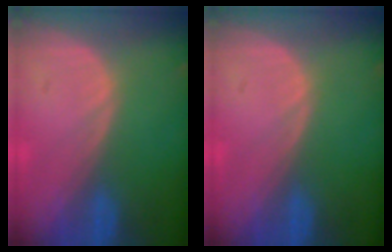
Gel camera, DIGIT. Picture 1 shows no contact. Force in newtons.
{"total": 0.0}